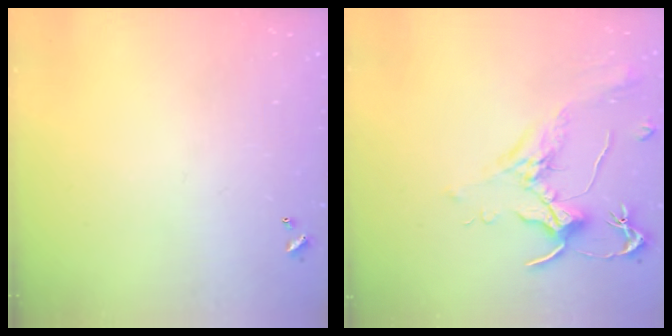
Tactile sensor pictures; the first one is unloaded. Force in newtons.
{"total": 1.8, "press": 1.7, "slide": 0.6}